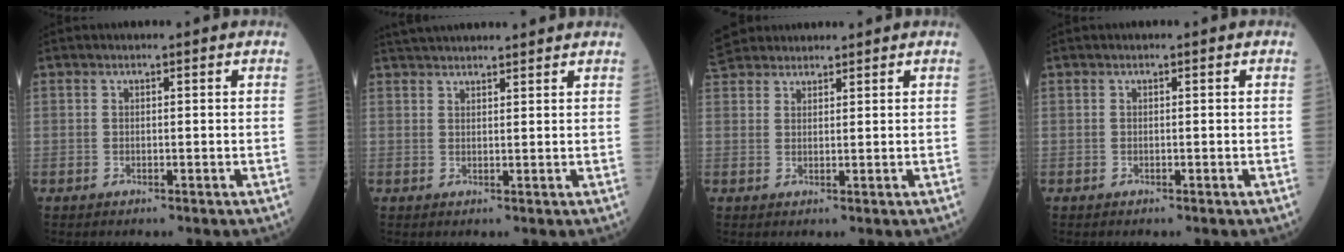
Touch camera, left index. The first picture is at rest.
{"total": 8.6, "force": [8.0, 0.7, 3.0], "torque": [-0.048, 0.038, 0.117]}
{"total": 7.4, "force": [6.6, 2.8, 1.9], "torque": [-0.037, 0.036, 0.126]}
{"total": 0.0}